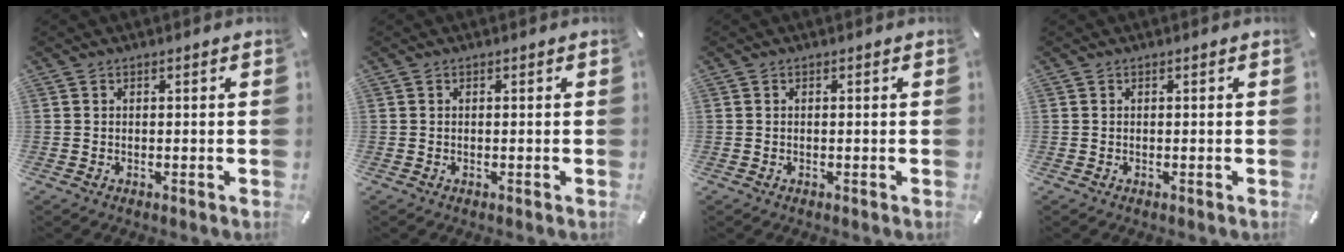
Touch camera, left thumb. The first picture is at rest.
{"total": 0.0}
{"total": 0.0}
{"total": 0.0}